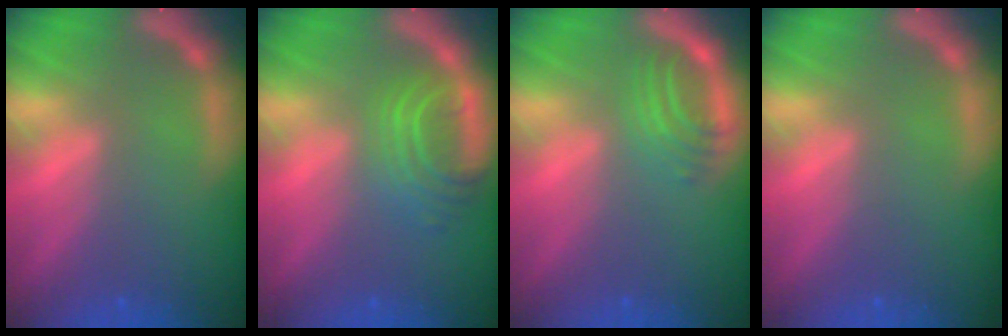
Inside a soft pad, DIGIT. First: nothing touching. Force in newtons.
{"total": 5.0}
{"total": 3.4}
{"total": 0.0}